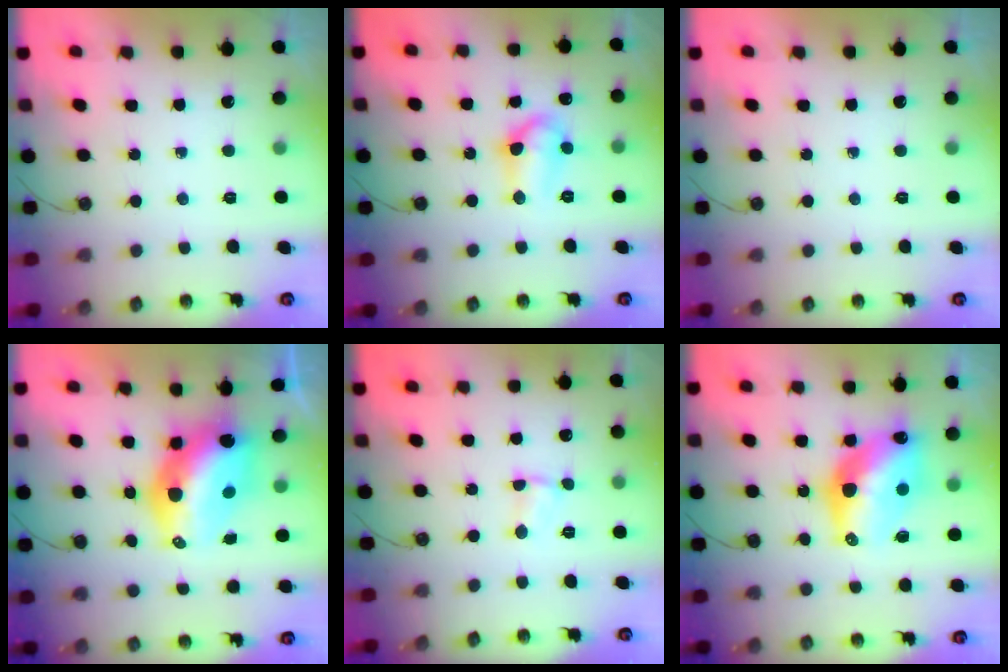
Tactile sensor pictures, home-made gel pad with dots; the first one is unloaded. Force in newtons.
{"total": 10.0, "press": 9.9, "slide": 1.2}
{"total": 0.0}
{"total": 14.1, "press": 14.0, "slide": 1.2}
{"total": 1.7, "press": 1.7, "slide": 0.2}
{"total": 14.6, "press": 14.6, "slide": 1.1}